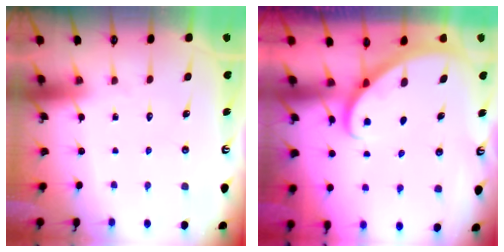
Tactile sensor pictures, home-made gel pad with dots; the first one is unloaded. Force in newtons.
{"total": 2.8, "press": 2.8, "slide": 0.2}